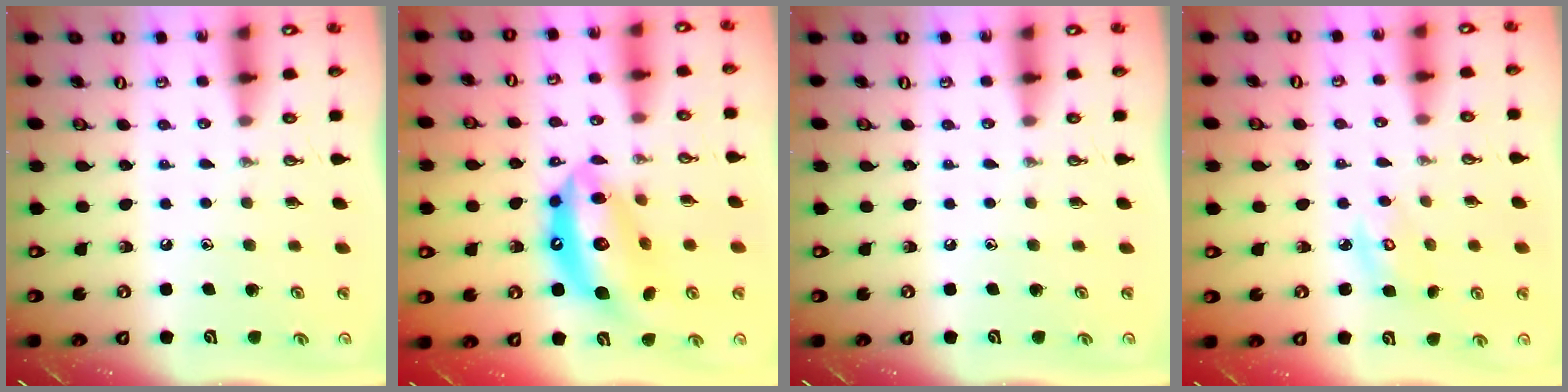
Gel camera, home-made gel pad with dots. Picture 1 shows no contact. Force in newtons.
{"total": 16.7, "press": 16.6, "slide": 1.9}
{"total": 0.0}
{"total": 3.2, "press": 3.2, "slide": 0.2}